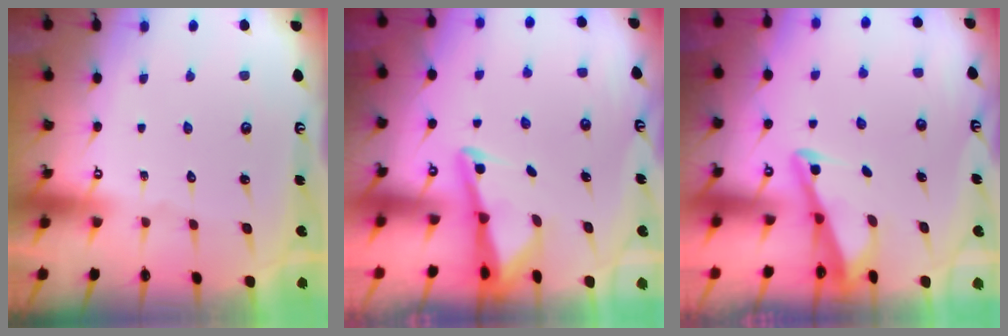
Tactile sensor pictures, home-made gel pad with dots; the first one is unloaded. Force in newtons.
{"total": 3.0, "press": 3.0, "slide": 0.3}
{"total": 2.7, "press": 2.7, "slide": 0.3}